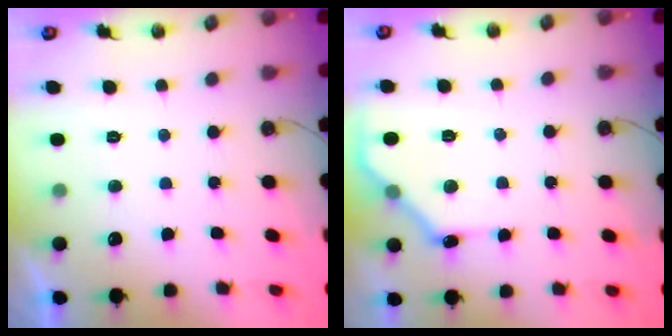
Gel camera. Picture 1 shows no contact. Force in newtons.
{"total": 9.5, "press": 9.5, "slide": 0.5}